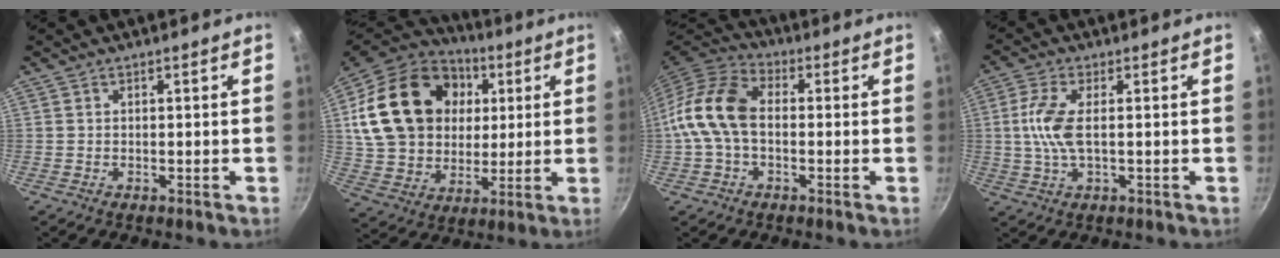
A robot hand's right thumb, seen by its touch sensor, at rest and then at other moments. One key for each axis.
{"total": 27.2, "fx": 6.3, "fy": 20.5, "fz": 16.7, "tx": -0.286, "ty": 0.011, "tz": 0.120}
{"total": 12.6, "fx": -0.6, "fy": 8.1, "fz": 9.6, "tx": -0.172, "ty": 0.037, "tz": -0.032}
{"total": 7.4, "fx": 0.3, "fy": 2.8, "fz": 6.9, "tx": -0.156, "ty": 0.004, "tz": 0.004}